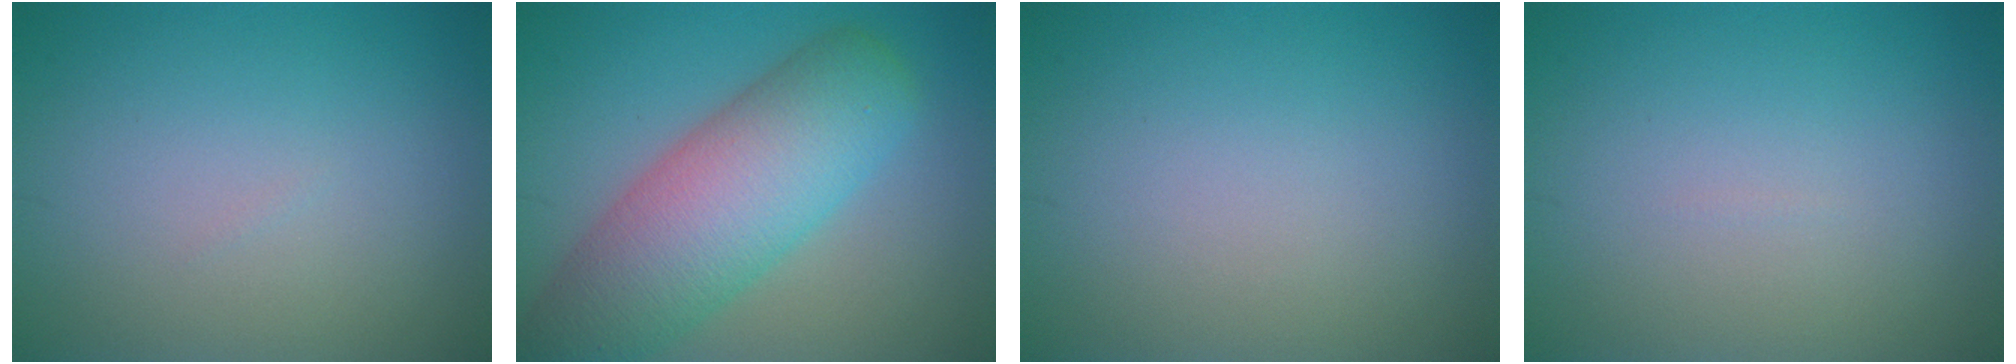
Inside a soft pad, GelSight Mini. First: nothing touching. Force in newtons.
{"total": 9.5, "press": 9.5, "slide": 0.5}
{"total": 0.0}
{"total": 0.0}